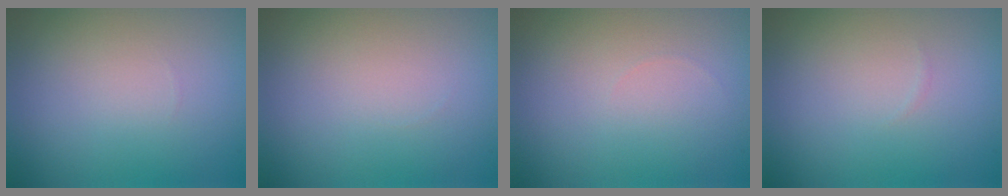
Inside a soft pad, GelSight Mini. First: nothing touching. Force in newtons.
{"total": 0.0}
{"total": 0.0}
{"total": 0.0}